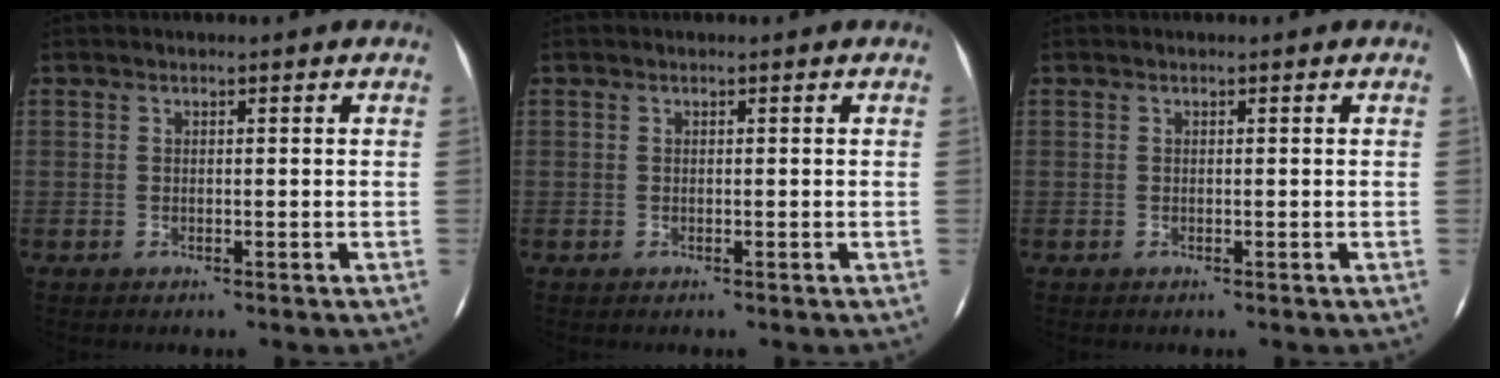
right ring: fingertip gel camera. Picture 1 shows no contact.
{"total": 0.0}
{"total": 0.0}